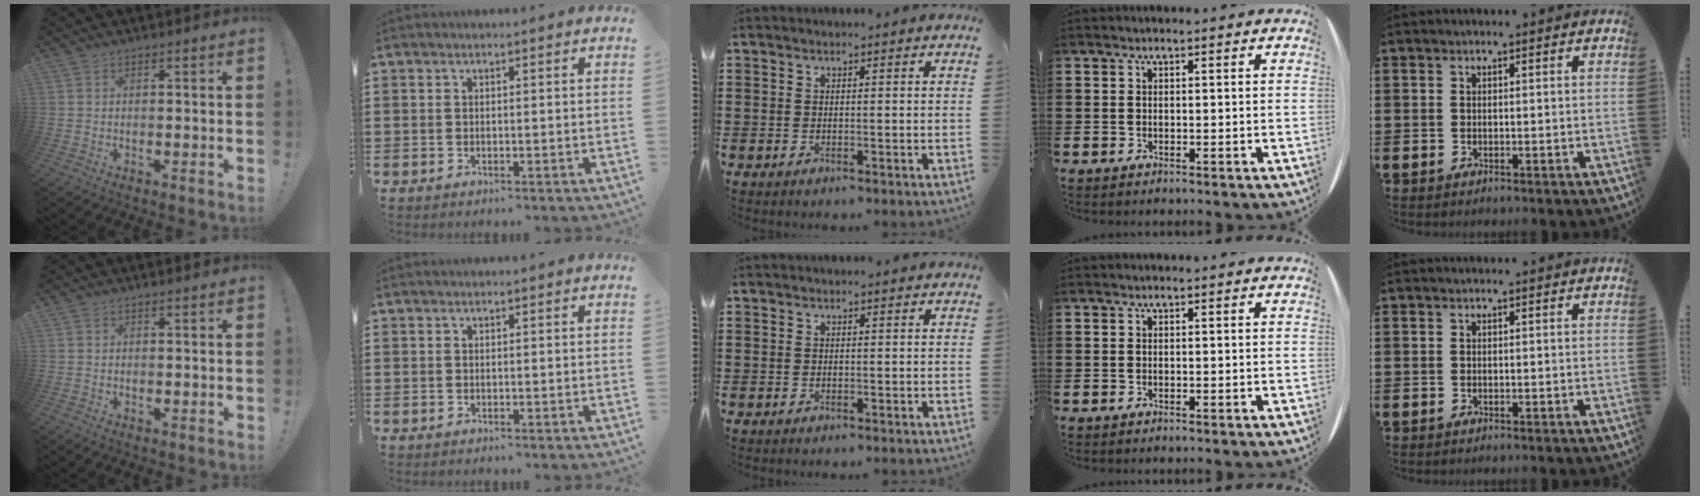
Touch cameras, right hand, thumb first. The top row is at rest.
{"thumb": {"total": 0.7, "force": [0.1, 0.6, -0.2], "torque": [0.006, 0.000, 0.002]}}